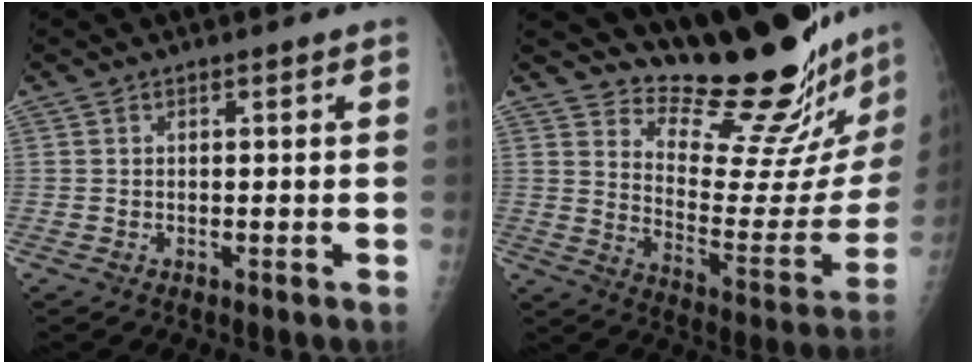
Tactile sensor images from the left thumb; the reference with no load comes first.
{"total": 22.6, "force": [20.6, 2.9, 8.9], "torque": [-0.095, -0.206, 0.286]}